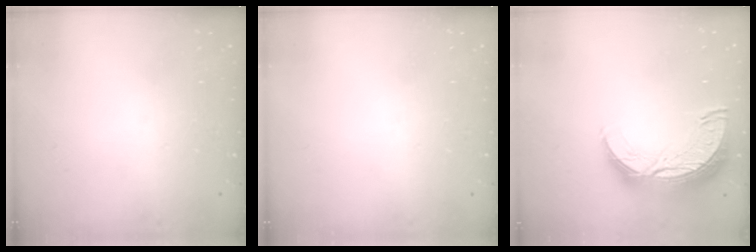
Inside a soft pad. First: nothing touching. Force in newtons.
{"total": 0.0}
{"total": 15.0, "press": 14.9, "slide": 1.0}